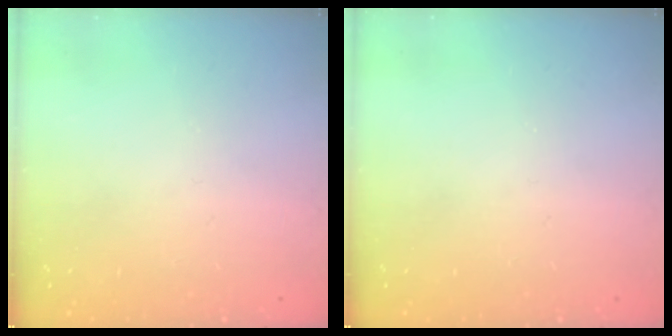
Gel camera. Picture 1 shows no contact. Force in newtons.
{"total": 0.0}